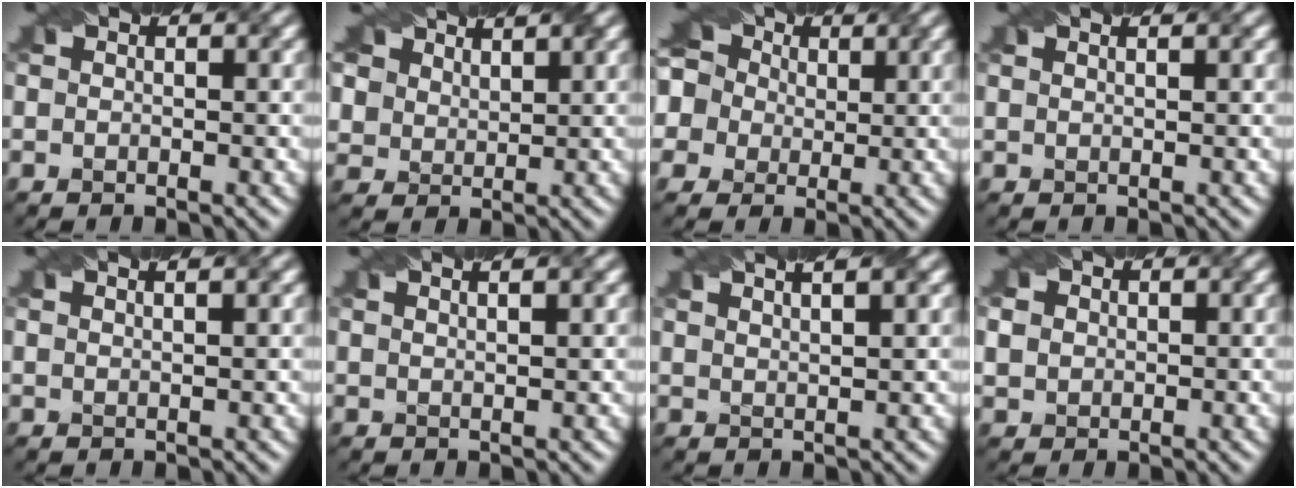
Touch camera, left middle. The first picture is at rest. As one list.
[{"total": 6.5, "force": [4.8, 3.9, 2.0], "torque": [-0.072, 0.004, 0.086]}, {"total": 9.1, "force": [2.7, 7.5, 4.4], "torque": [-0.083, 0.039, 0.007]}, {"total": 0.8, "force": [0.7, -0.1, 0.3], "torque": [-0.004, 0.003, 0.003]}, {"total": 2.4, "force": [1.7, 0.9, 1.4], "torque": [0.005, 0.012, -0.008]}, {"total": 3.1, "force": [2.2, 1.2, 1.9], "torque": [0.002, 0.025, -0.005]}, {"total": 5.2, "force": [3.6, 2.0, 3.2], "torque": [-0.009, 0.044, 0.014]}, {"total": 2.4, "force": [0.9, 2.1, 0.7], "torque": [-0.019, 0.017, 0.016]}]